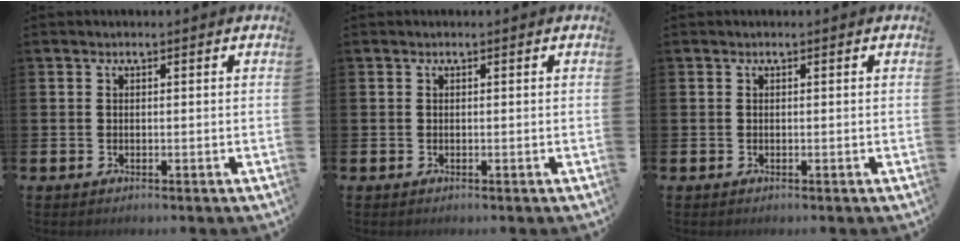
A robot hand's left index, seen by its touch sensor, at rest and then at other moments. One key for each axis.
{"total": 0.0}
{"total": 0.0}